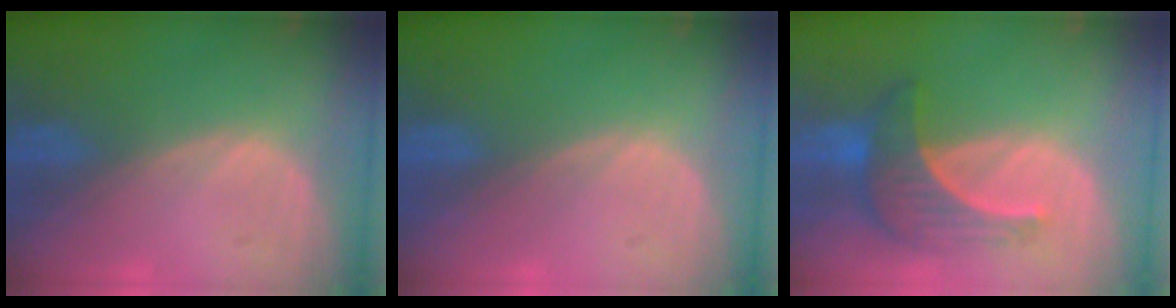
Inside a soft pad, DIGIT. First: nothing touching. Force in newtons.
{"total": 0.0}
{"total": 7.1, "press": 6.9, "slide": 1.8}